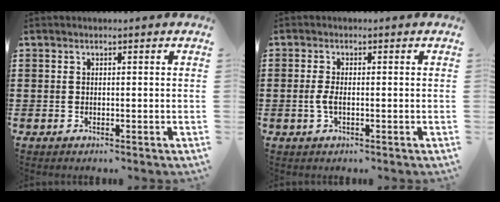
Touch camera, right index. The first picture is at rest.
{"total": 2.3, "force": [-0.5, 0.7, 2.1], "torque": [-0.052, -0.005, -0.014]}